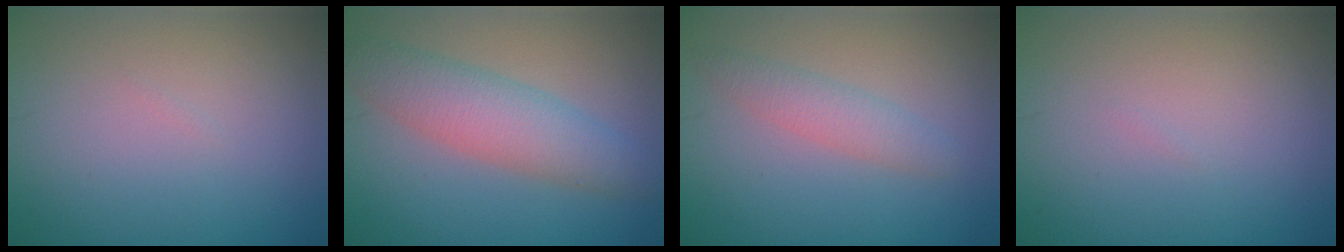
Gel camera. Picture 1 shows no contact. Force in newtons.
{"total": 5.0, "press": 5.0, "slide": 0.1}
{"total": 2.2, "press": 2.2, "slide": 0.1}
{"total": 0.0}